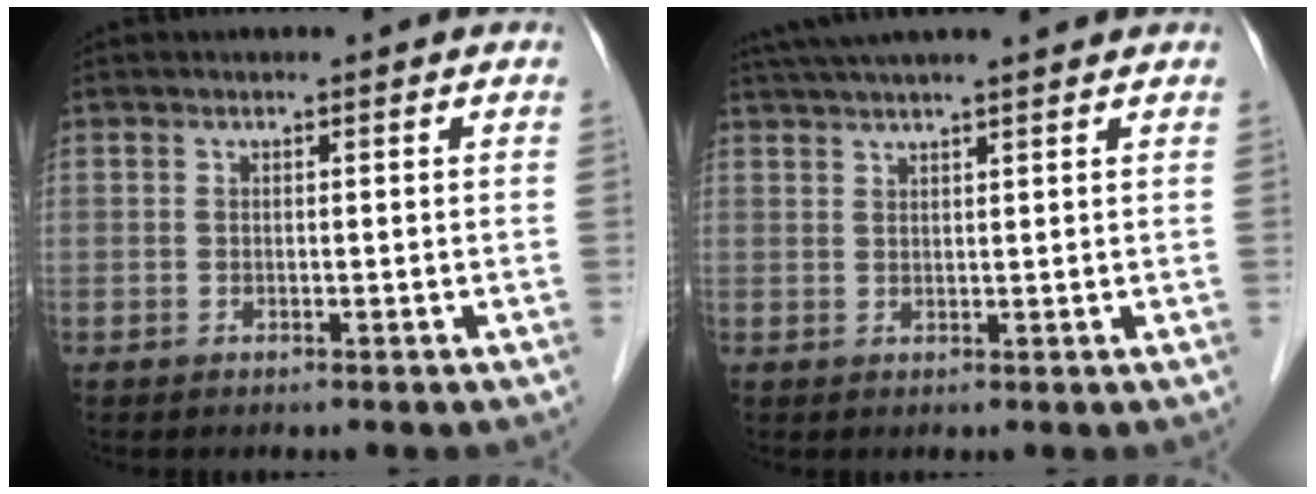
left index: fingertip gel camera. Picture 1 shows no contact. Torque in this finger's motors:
{"motor_torque": [0.95, -1.18, 0.38, 0.10]}